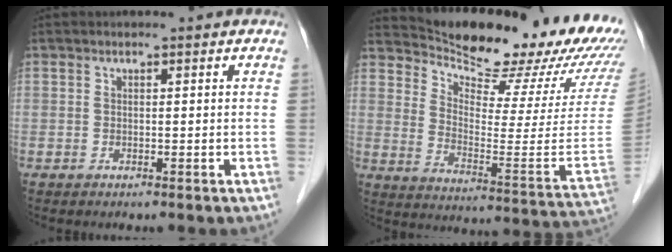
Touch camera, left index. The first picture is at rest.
{"total": 25.6, "force": [23.2, 3.6, 10.2], "torque": [-0.164, -0.097, 0.301]}